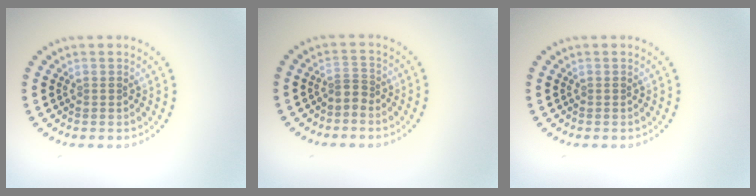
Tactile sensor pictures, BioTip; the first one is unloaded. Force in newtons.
{"total": 1.2, "press": 0.8, "slide": 0.9}
{"total": 0.0}